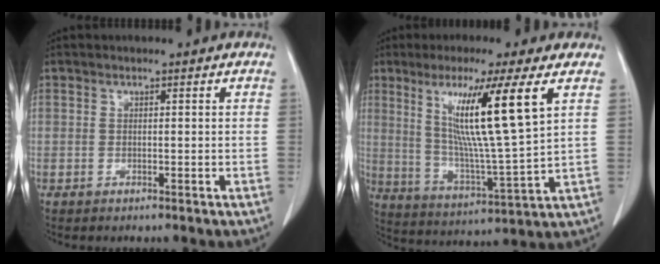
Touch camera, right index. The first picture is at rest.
{"total": 15.1, "force": [5.9, -0.9, 13.9], "torque": [-0.245, -0.017, 0.104]}